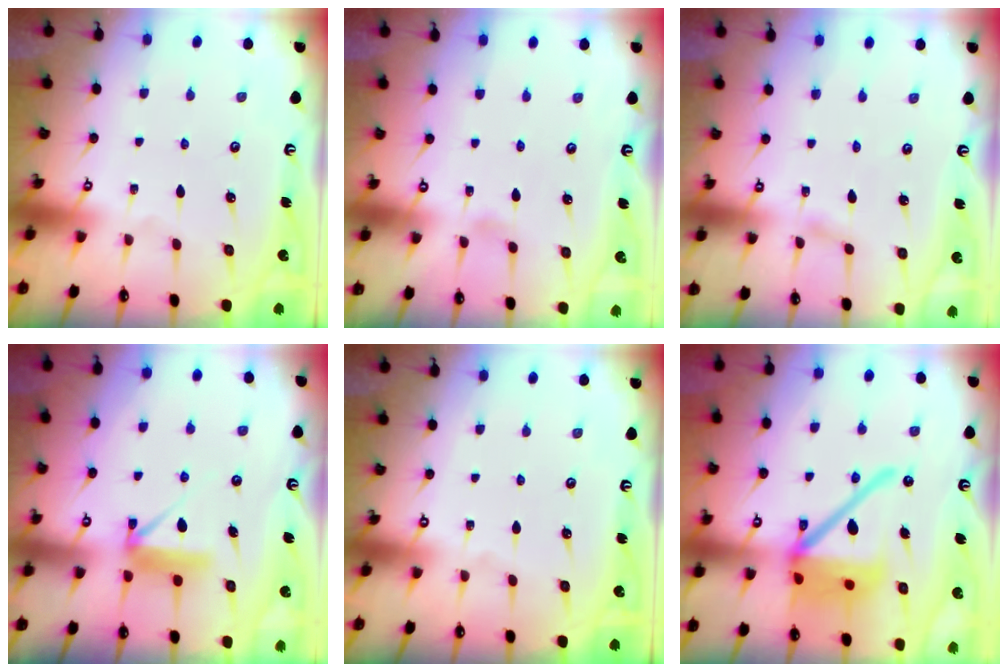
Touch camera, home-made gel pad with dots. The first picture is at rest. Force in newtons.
{"total": 2.6, "press": 2.6, "slide": 0.3}
{"total": 1.9, "press": 1.9, "slide": 0.2}
{"total": 8.7, "press": 8.7, "slide": 0.5}
{"total": 0.0}
{"total": 19.4, "press": 19.2, "slide": 3.1}